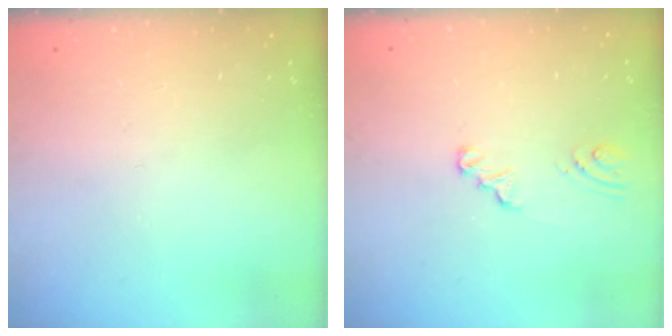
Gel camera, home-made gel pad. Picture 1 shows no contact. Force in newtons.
{"total": 2.5, "press": 2.5, "slide": 0.3}